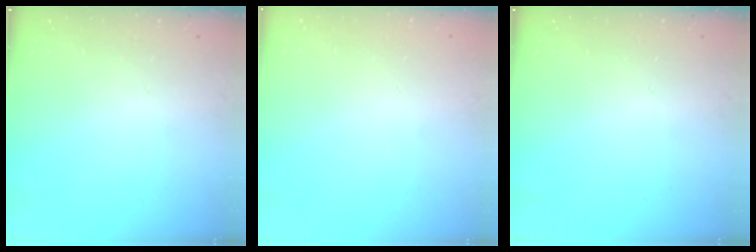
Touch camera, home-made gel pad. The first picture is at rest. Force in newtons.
{"total": 0.0}
{"total": 0.0}